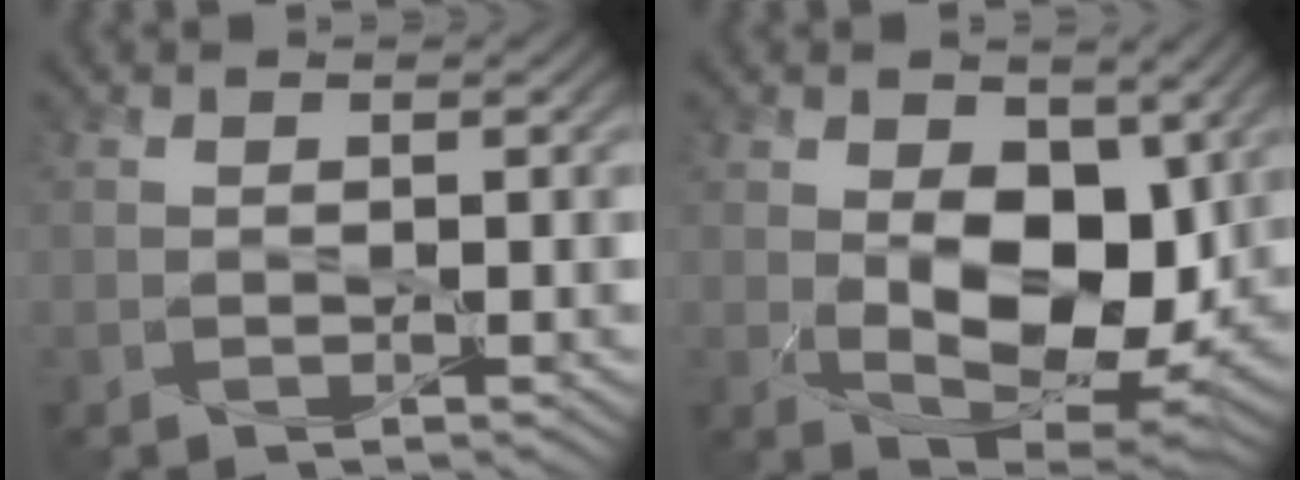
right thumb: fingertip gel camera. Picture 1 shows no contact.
{"total": 11.1, "force": [0.3, 6.4, 9.0], "torque": [-0.170, -0.018, 0.015]}